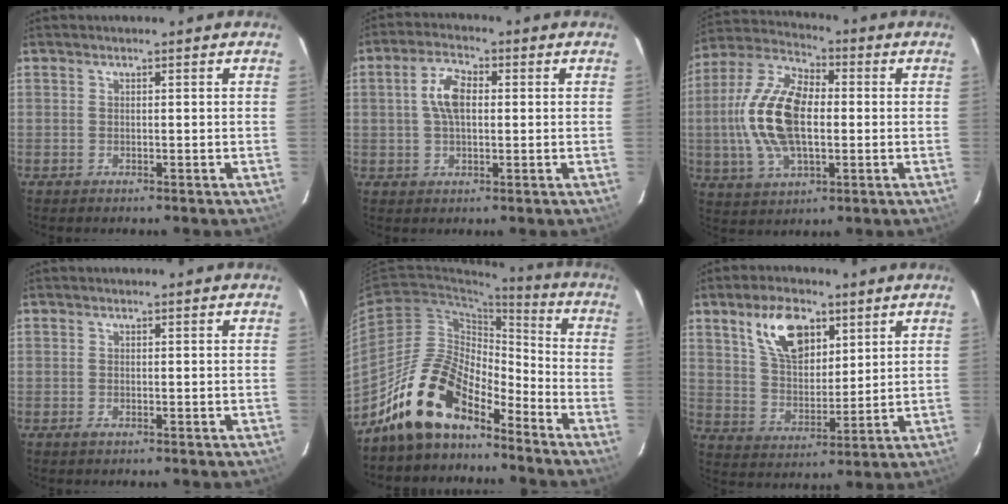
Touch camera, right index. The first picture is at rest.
{"total": 6.3, "force": [0.7, 3.4, 5.3], "torque": [-0.102, 0.014, 0.015]}
{"total": 17.3, "force": [-0.6, 8.7, 15.0], "torque": [-0.312, 0.013, -0.014]}
{"total": 0.7, "force": [-0.3, 0.4, 0.4], "torque": [-0.008, -0.001, -0.006]}
{"total": 15.0, "force": [-12.0, 5.9, 6.9], "torque": [-0.129, 0.018, -0.221]}
{"total": 12.0, "force": [6.3, 6.3, 8.0], "torque": [-0.139, 0.014, 0.120]}